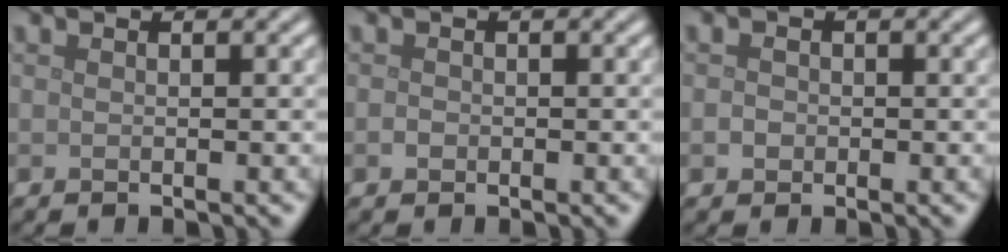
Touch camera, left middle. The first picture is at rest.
{"total": 0.6, "force": [-0.2, 0.5, 0.2], "torque": [-0.003, -0.002, -0.006]}
{"total": 1.0, "force": [-0.2, 0.9, 0.3], "torque": [-0.004, -0.001, -0.007]}